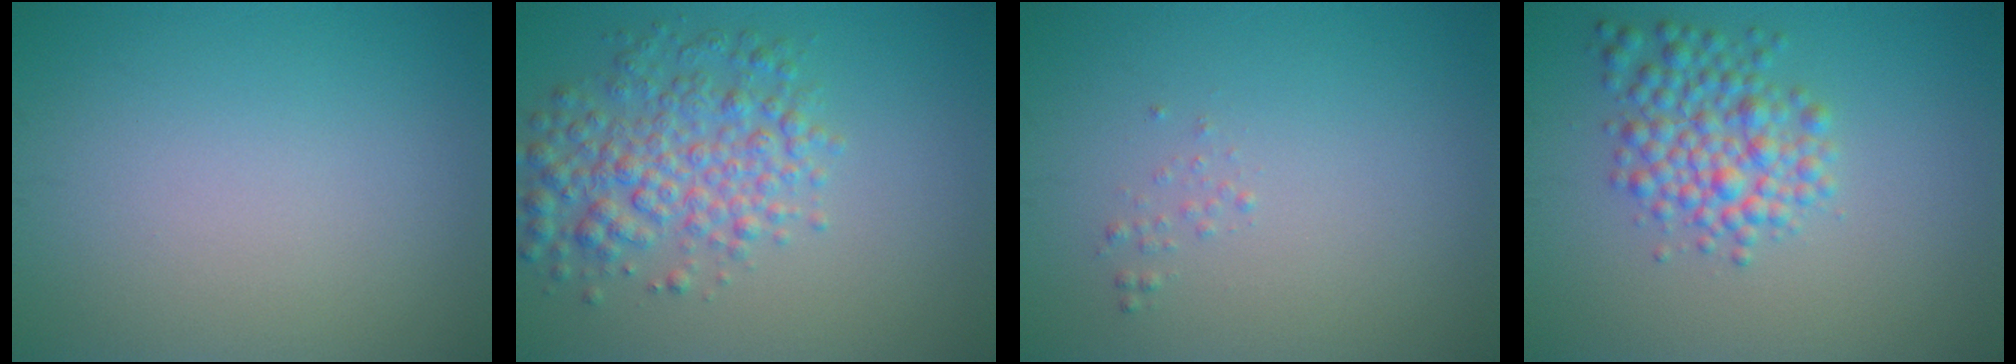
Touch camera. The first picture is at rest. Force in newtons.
{"total": 5.0, "press": 5.0, "slide": 0.1}
{"total": 0.6, "press": 0.6, "slide": 0.1}
{"total": 4.1, "press": 4.1, "slide": 0.1}